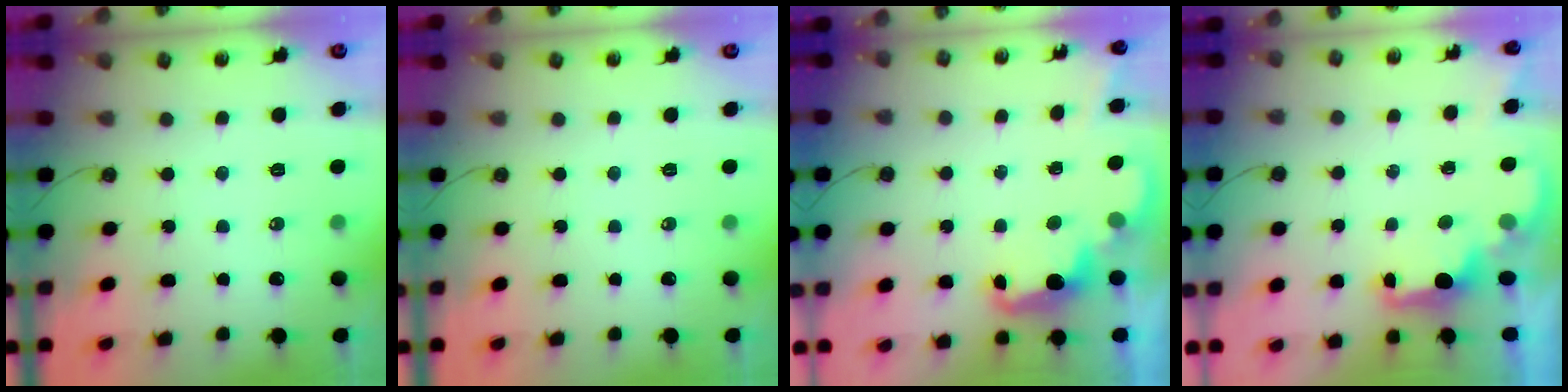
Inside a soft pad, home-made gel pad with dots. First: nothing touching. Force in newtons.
{"total": 0.0}
{"total": 3.4, "press": 3.3, "slide": 0.8}
{"total": 2.2, "press": 2.1, "slide": 0.8}